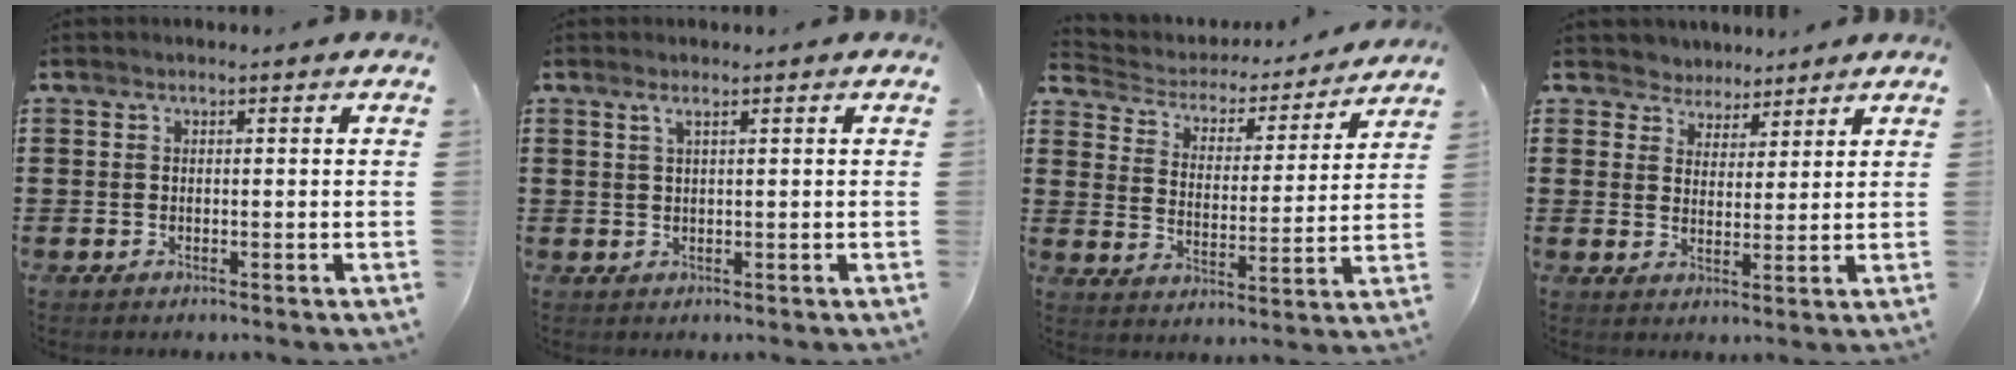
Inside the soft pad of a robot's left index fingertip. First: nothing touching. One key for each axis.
{"total": 1.3, "fx": 0.7, "fy": 0.1, "fz": 1.1, "tx": -0.023, "ty": 0.001, "tz": 0.012}
{"total": 3.0, "fx": 2.7, "fy": 1.1, "fz": 0.3, "tx": -0.028, "ty": -0.024, "tz": 0.037}
{"total": 4.0, "fx": 3.5, "fy": 2.1, "fz": -0.4, "tx": -0.015, "ty": -0.005, "tz": 0.063}